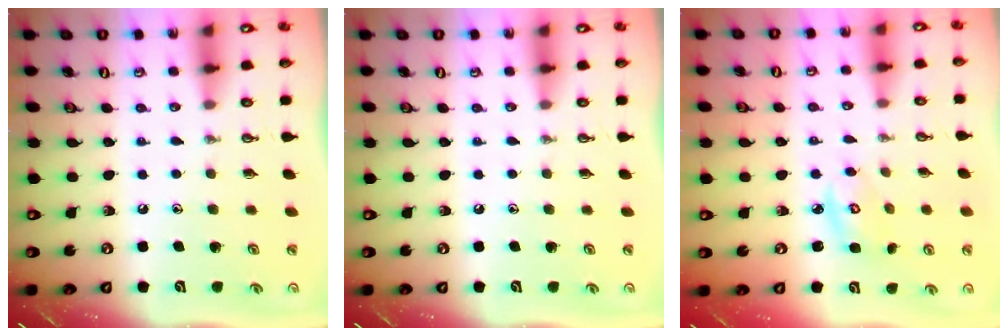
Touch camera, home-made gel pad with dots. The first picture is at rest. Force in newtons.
{"total": 0.0}
{"total": 4.9, "press": 4.9, "slide": 0.3}